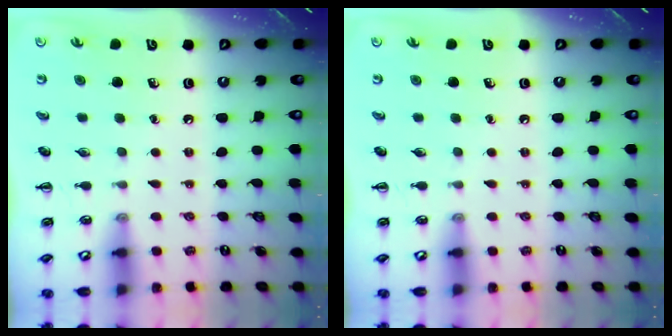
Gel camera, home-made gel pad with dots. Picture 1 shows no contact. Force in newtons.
{"total": 0.0}